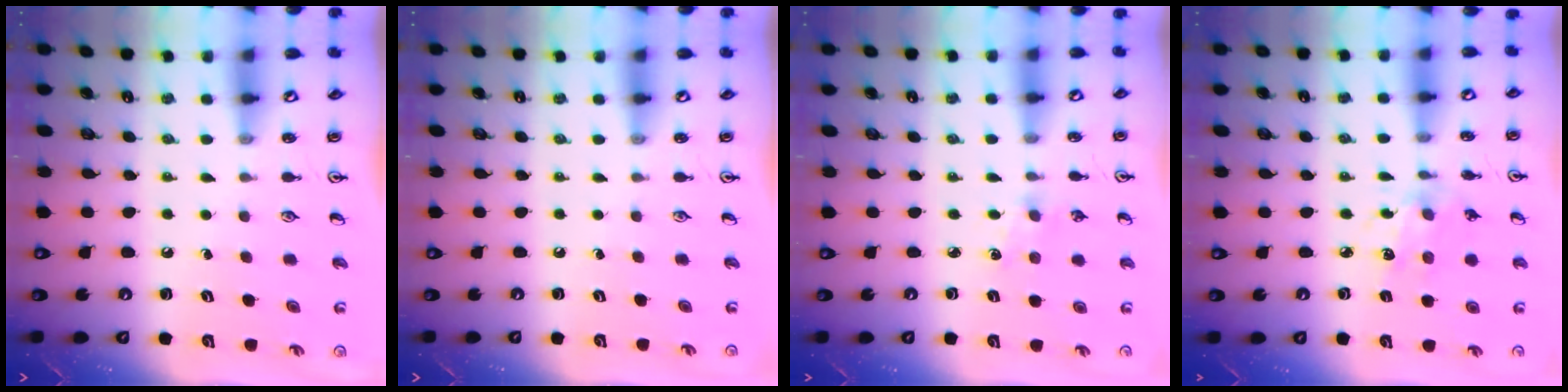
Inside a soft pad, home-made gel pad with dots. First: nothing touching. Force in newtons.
{"total": 0.0}
{"total": 2.2, "press": 2.2, "slide": 0.4}
{"total": 7.2, "press": 7.2, "slide": 0.4}